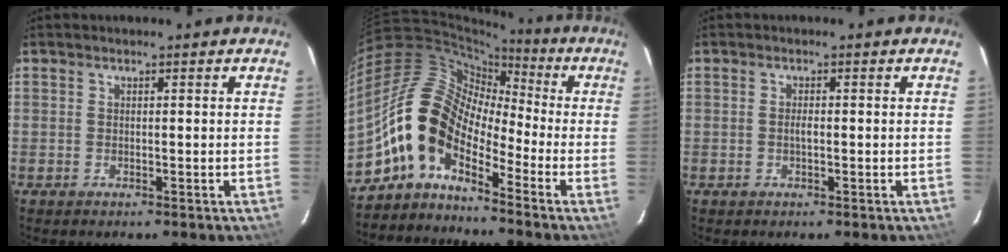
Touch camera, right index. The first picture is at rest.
{"total": 11.8, "force": [-5.5, 6.3, 8.3], "torque": [-0.141, 0.018, -0.126]}
{"total": 1.0, "force": [-0.2, 0.3, 1.0], "torque": [-0.019, 0.001, -0.004]}